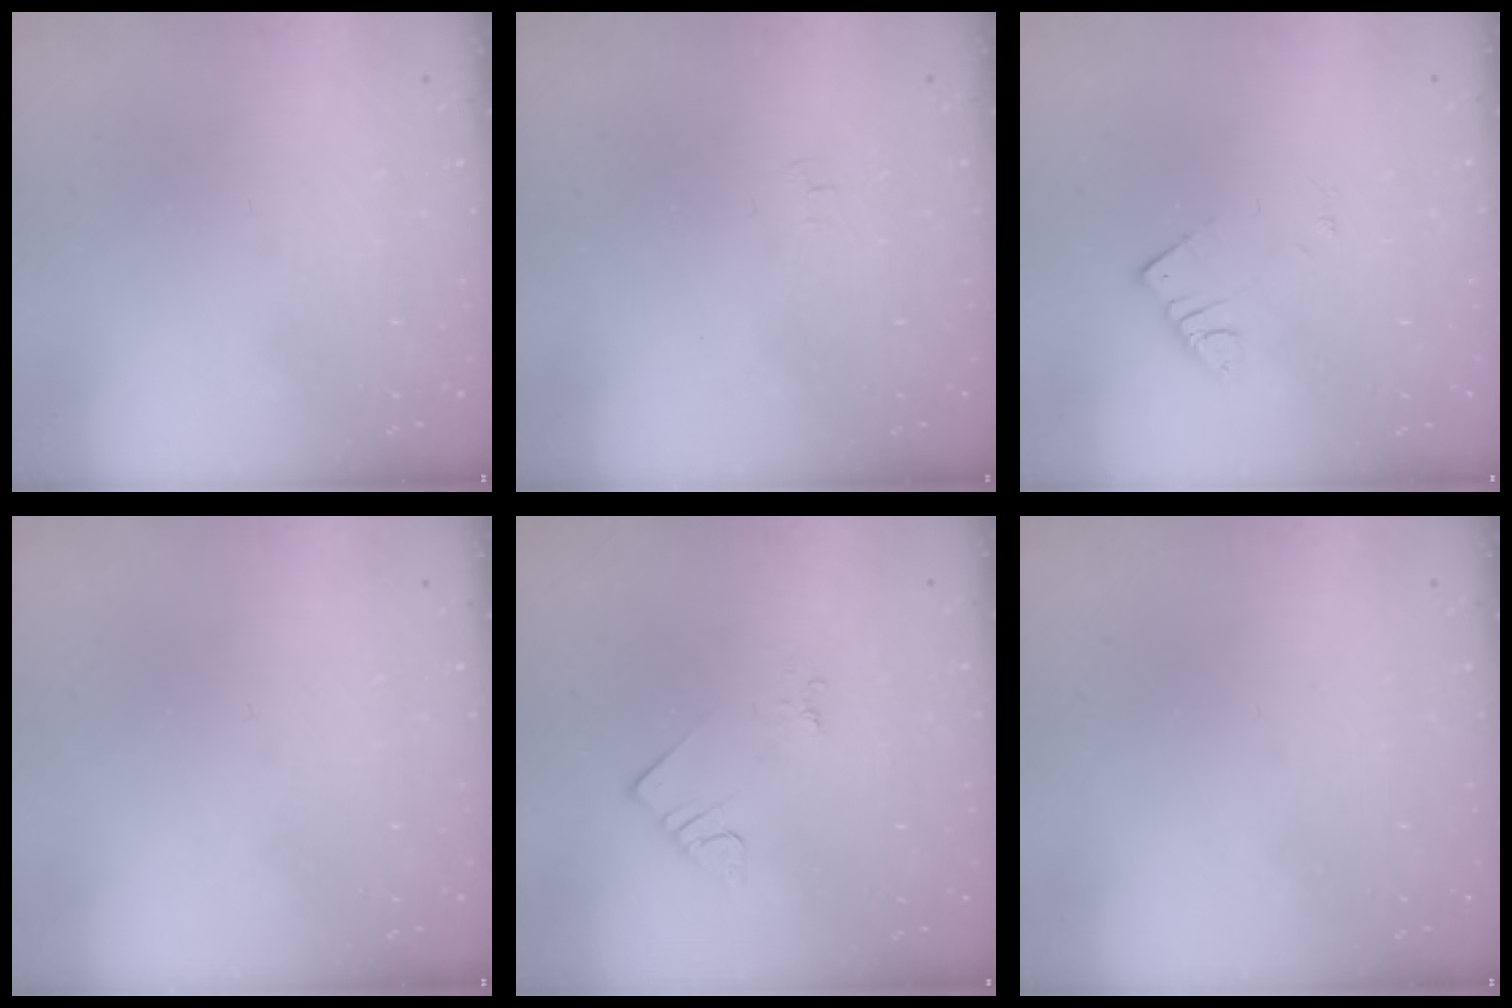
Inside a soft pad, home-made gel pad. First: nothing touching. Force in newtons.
{"total": 4.3, "press": 4.2, "slide": 0.6}
{"total": 2.6, "press": 2.6, "slide": 0.1}
{"total": 0.0}
{"total": 2.1, "press": 2.0, "slide": 0.5}
{"total": 0.0}